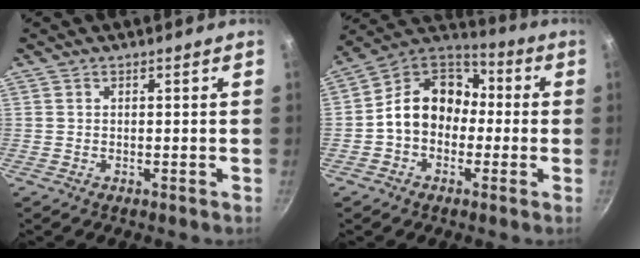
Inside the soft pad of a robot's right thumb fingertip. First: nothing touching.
{"total": 13.6, "force": [-1.1, 10.9, 8.1], "torque": [-0.091, 0.050, -0.042]}